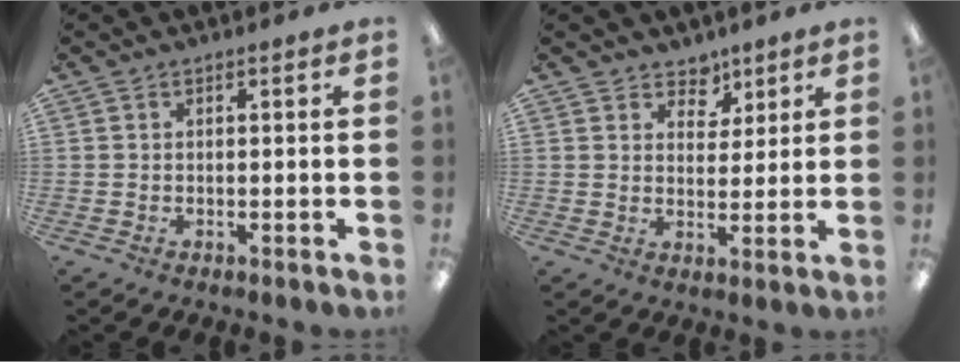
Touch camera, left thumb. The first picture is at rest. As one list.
[{"total": 4.9, "force": [3.7, 3.2, 0.5], "torque": [-0.002, -0.022, 0.064]}]